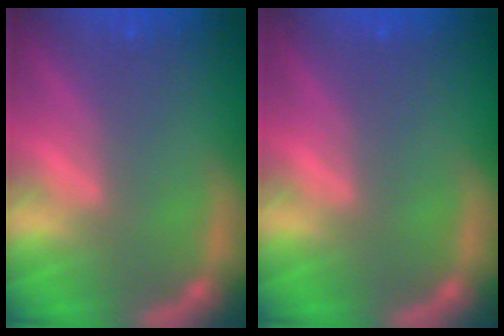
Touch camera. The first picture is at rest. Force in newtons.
{"total": 0.0}